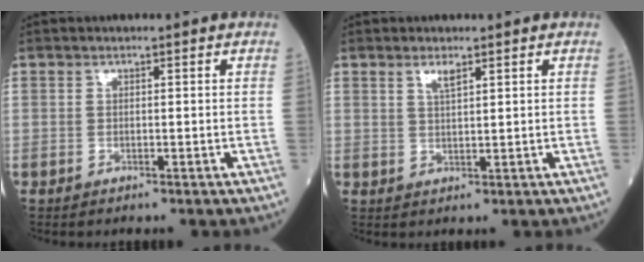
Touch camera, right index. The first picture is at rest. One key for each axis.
{"total": 1.8, "fx": 1.2, "fy": 0.2, "fz": 1.4, "tx": -0.032, "ty": 0.001, "tz": 0.028}